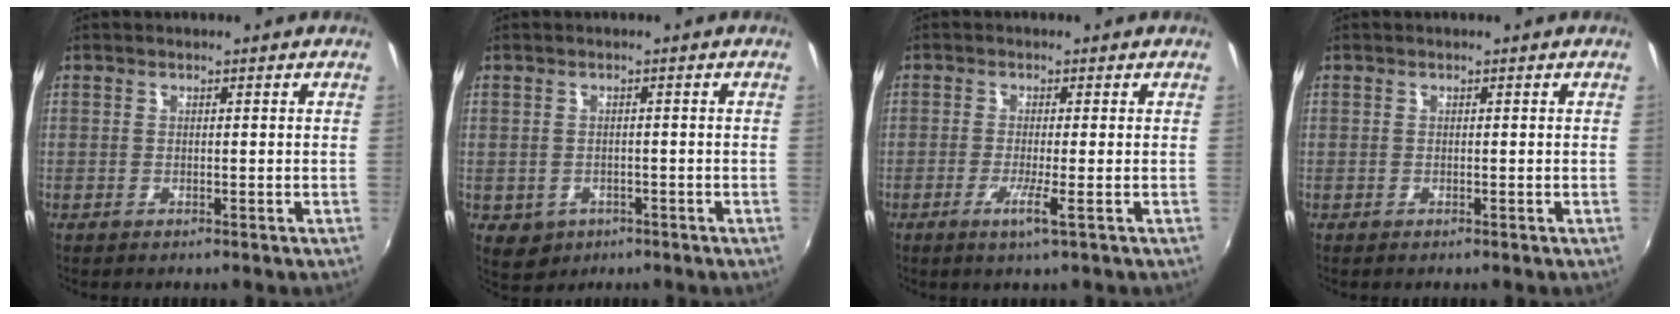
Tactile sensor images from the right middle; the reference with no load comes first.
{"total": 4.5, "force": [-1.6, 3.8, 1.7], "torque": [-0.040, -0.008, -0.015]}
{"total": 3.2, "force": [-1.4, -0.7, 2.8], "torque": [-0.060, -0.012, -0.030]}
{"total": 0.0}